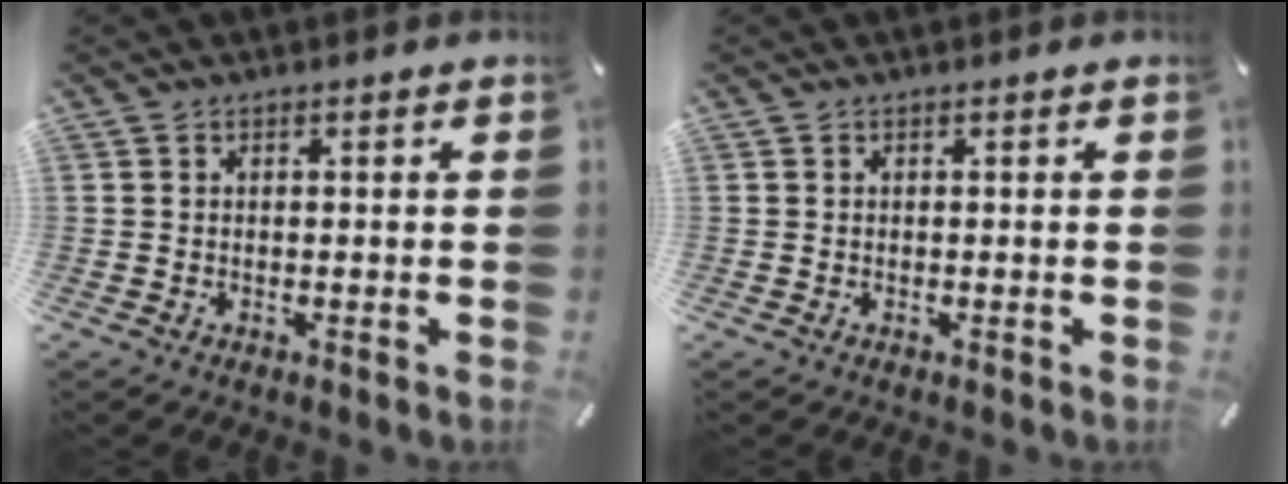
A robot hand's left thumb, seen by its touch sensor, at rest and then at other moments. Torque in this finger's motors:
{"motor_torque": [0.00, 0.00, -0.01, -0.01, 0.01]}